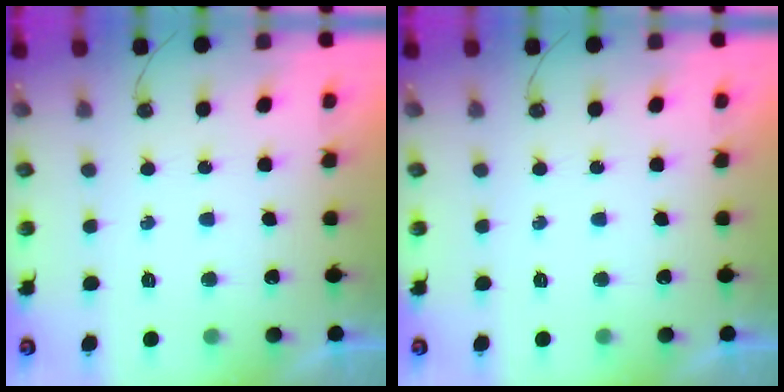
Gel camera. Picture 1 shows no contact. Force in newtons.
{"total": 0.0}